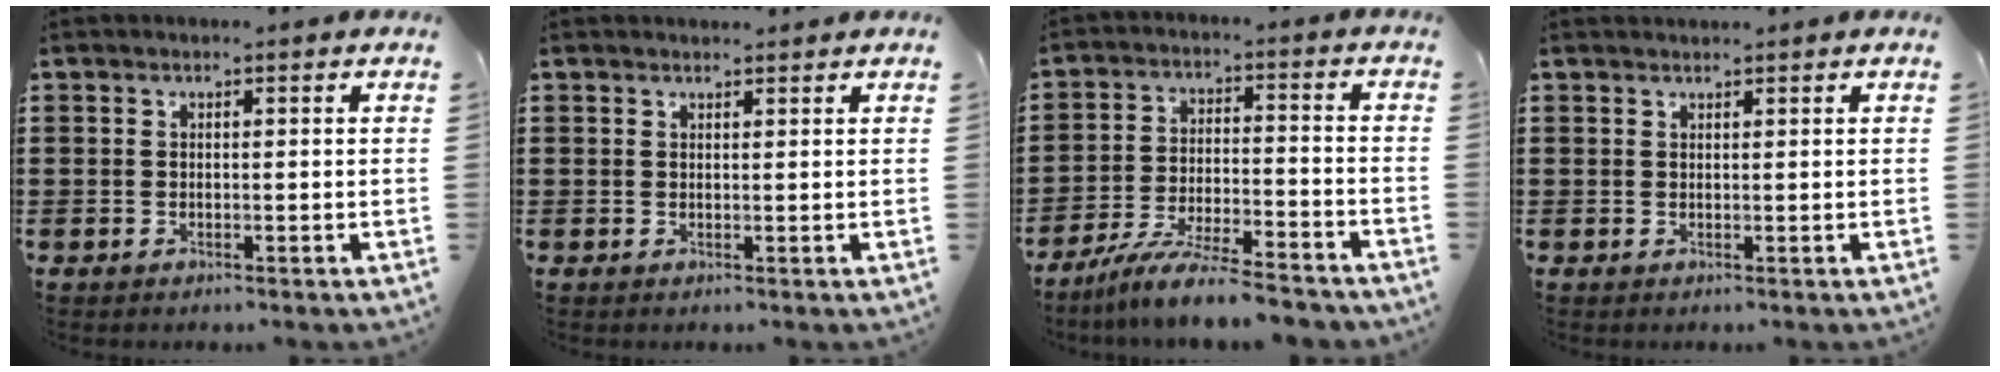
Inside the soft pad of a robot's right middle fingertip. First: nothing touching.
{"total": 0.0}
{"total": 8.4, "force": [-7.7, 0.2, 3.3], "torque": [-0.067, 0.003, -0.151]}
{"total": 0.7, "force": [0.7, -0.1, 0.0], "torque": [0.000, -0.002, 0.014]}